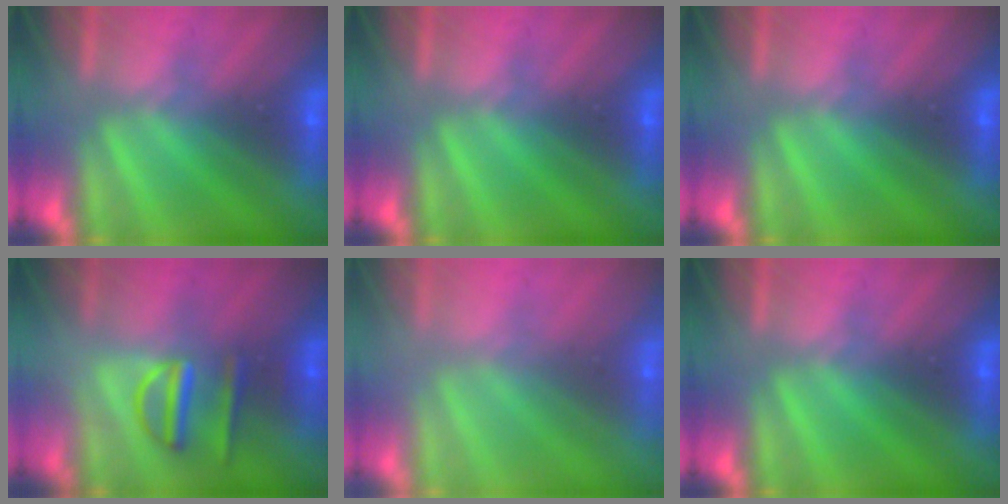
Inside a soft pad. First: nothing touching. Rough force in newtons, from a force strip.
{"total": 0.0}
{"total": 0.0}
{"total": 2.9}
{"total": 9.5}
{"total": 0.0}